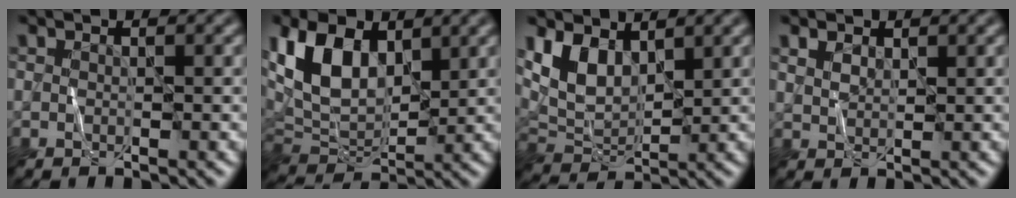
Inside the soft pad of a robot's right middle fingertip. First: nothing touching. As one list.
[{"total": 8.4, "force": [3.2, 5.0, 5.9], "torque": [-0.134, 0.001, 0.056]}, {"total": 4.7, "force": [2.4, 2.7, 3.0], "torque": [-0.067, -0.010, 0.048]}, {"total": 1.3, "force": [0.9, 0.7, 0.6], "torque": [-0.017, 0.000, 0.023]}]